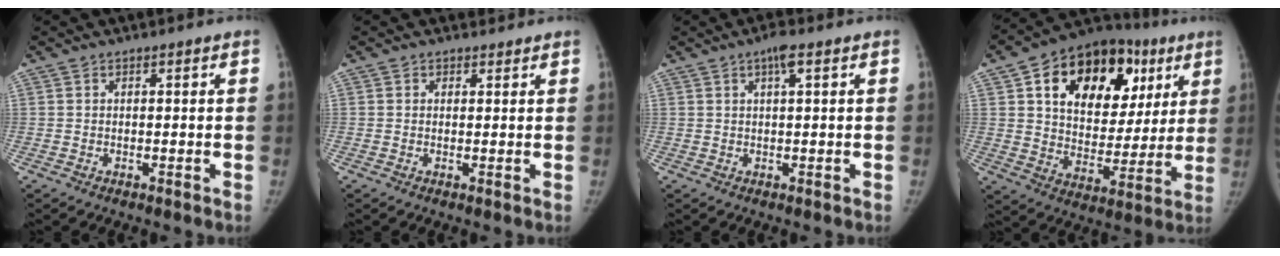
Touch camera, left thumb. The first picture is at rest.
{"total": 1.1, "force": [0.7, 0.7, -0.2], "torque": [0.012, -0.004, 0.006]}
{"total": 2.8, "force": [1.3, 0.4, 2.4], "torque": [-0.043, 0.003, 0.022]}
{"total": 24.6, "force": [10.0, 15.9, 16.0], "torque": [-0.192, 0.007, 0.155]}